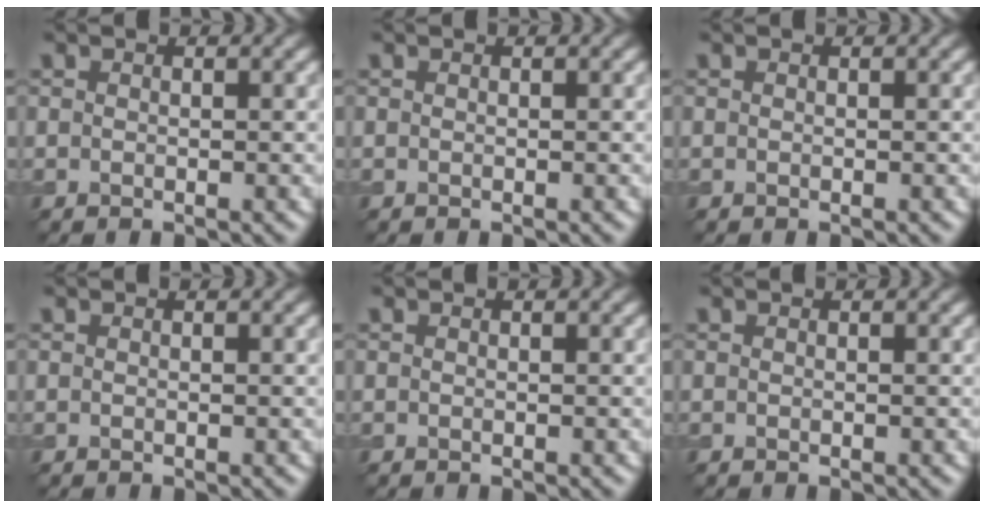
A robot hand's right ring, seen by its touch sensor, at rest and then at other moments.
{"total": 0.0}
{"total": 0.0}
{"total": 0.0}
{"total": 0.0}
{"total": 0.0}